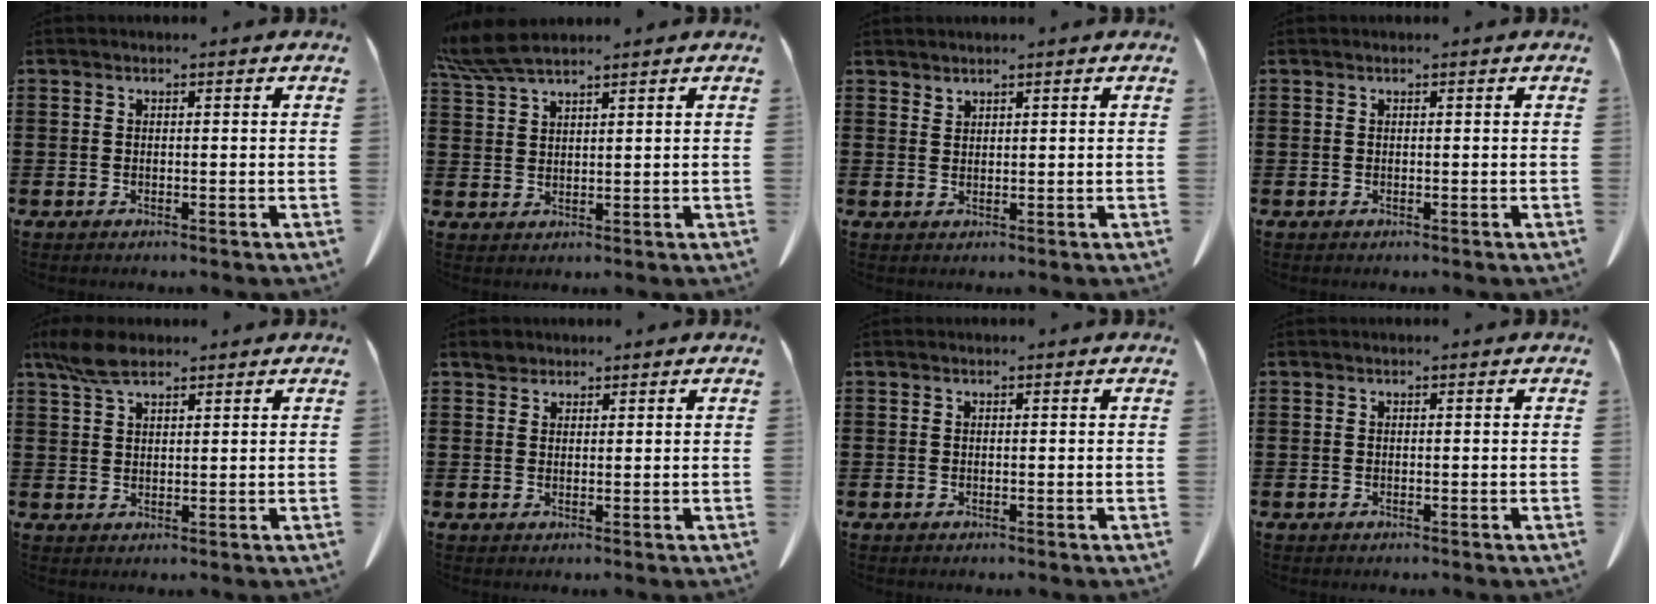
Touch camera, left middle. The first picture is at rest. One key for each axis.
{"total": 5.3, "fx": 4.4, "fy": 0.6, "fz": 2.8, "tx": -0.067, "ty": -0.008, "tz": 0.083}
{"total": 1.3, "fx": 1.3, "fy": 0.0, "fz": 0.0, "tx": -0.003, "ty": -0.001, "tz": 0.026}
{"total": 0.0}
{"total": 5.3, "fx": 3.5, "fy": 2.0, "fz": 3.4, "tx": -0.084, "ty": 0.001, "tz": 0.064}
{"total": 1.7, "fx": 1.5, "fy": 0.8, "fz": 0.3, "tx": -0.011, "ty": 0.004, "tz": 0.030}
{"total": 0.0}
{"total": 0.0}